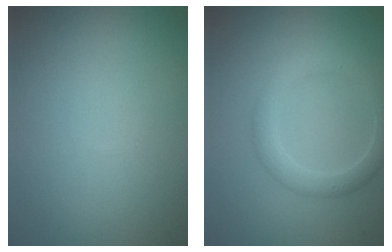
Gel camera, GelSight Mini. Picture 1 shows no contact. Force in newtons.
{"total": 2.8, "press": 2.8, "slide": 0.0}